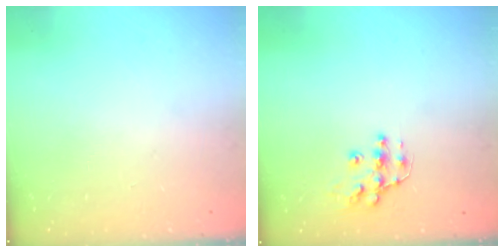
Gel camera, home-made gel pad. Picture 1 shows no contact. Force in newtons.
{"total": 10.2, "press": 10.2, "slide": 0.8}